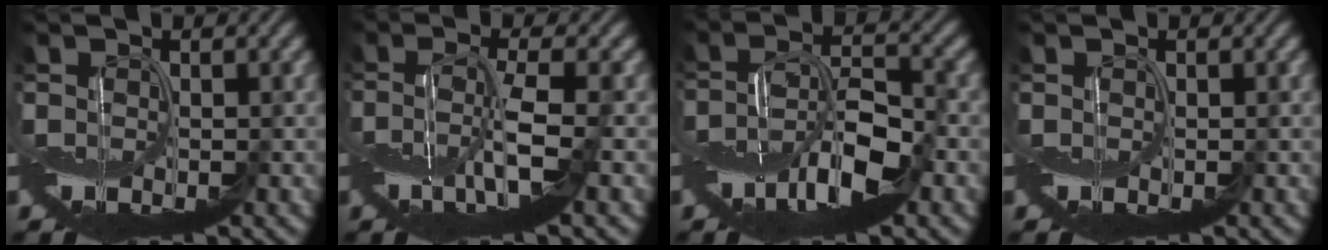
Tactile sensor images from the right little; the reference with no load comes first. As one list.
[{"total": 4.2, "force": [-1.3, 0.6, 3.9], "torque": [-0.083, 0.001, -0.026]}, {"total": 6.4, "force": [-3.2, 2.3, 5.0], "torque": [-0.095, 0.006, -0.064]}, {"total": 0.0}]